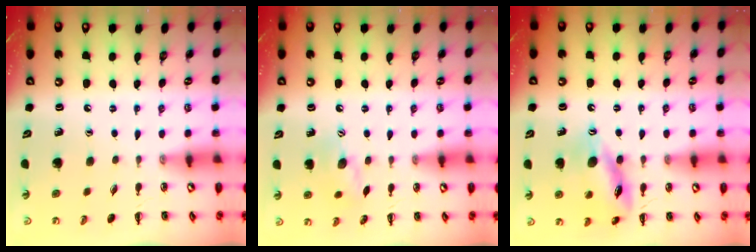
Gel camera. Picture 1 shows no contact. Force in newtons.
{"total": 9.1, "press": 9.0, "slide": 1.5}
{"total": 14.0, "press": 13.9, "slide": 1.5}